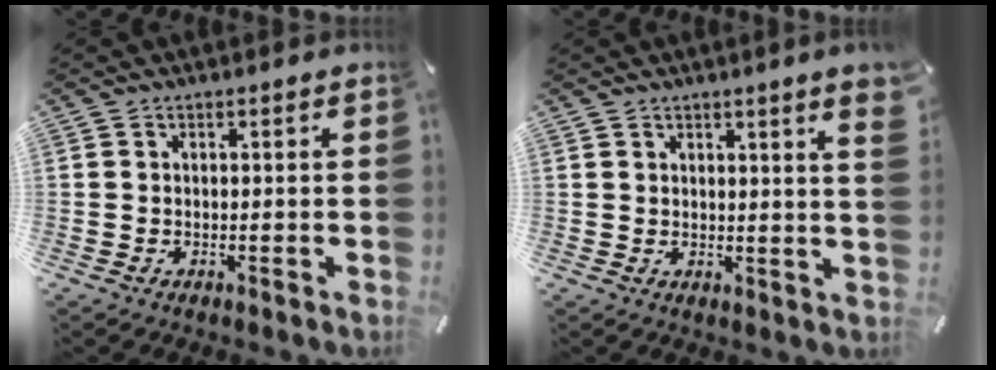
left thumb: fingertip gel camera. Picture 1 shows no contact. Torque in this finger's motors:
{"motor_torque": [0.67, -0.21, 0.35, 0.11, 0.00]}